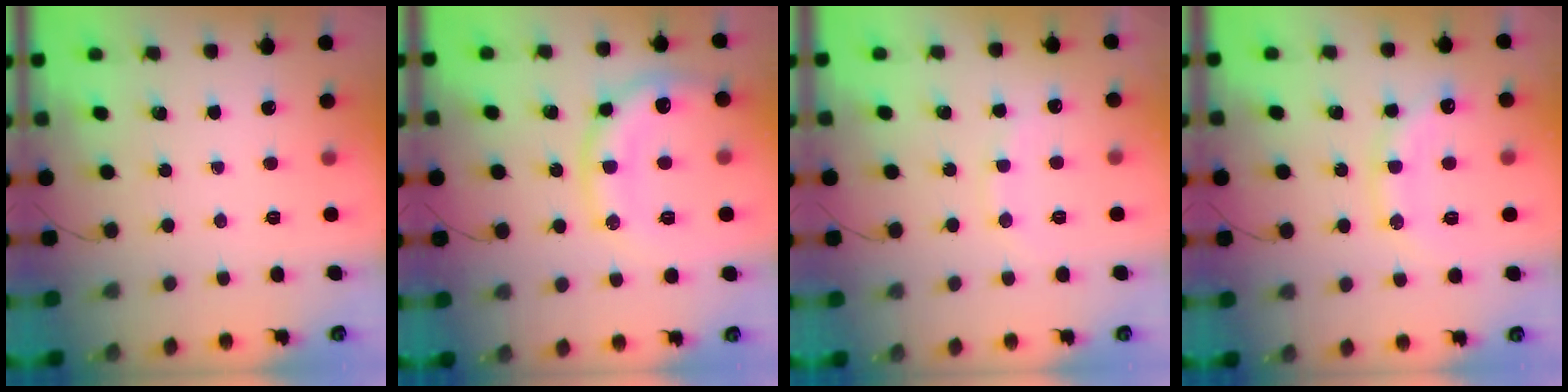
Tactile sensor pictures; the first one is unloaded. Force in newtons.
{"total": 14.3, "press": 14.3, "slide": 1.3}
{"total": 7.0, "press": 6.9, "slide": 0.9}
{"total": 13.5, "press": 13.5, "slide": 1.0}